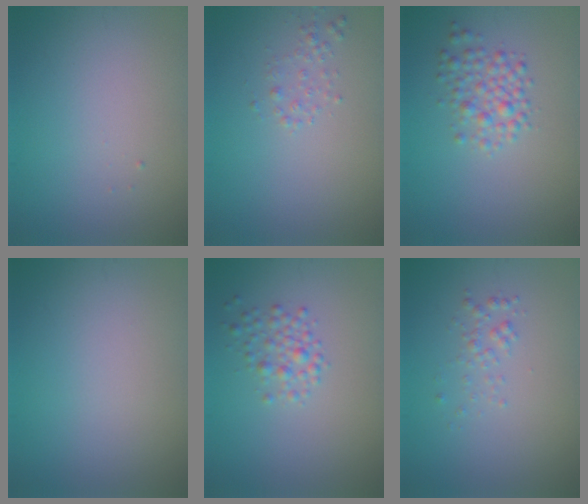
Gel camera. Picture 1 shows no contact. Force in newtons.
{"total": 1.0, "press": 1.0, "slide": 0.0}
{"total": 2.6, "press": 2.6, "slide": 0.1}
{"total": 0.0}
{"total": 1.9, "press": 1.9, "slide": 0.1}
{"total": 1.1, "press": 1.1, "slide": 0.1}